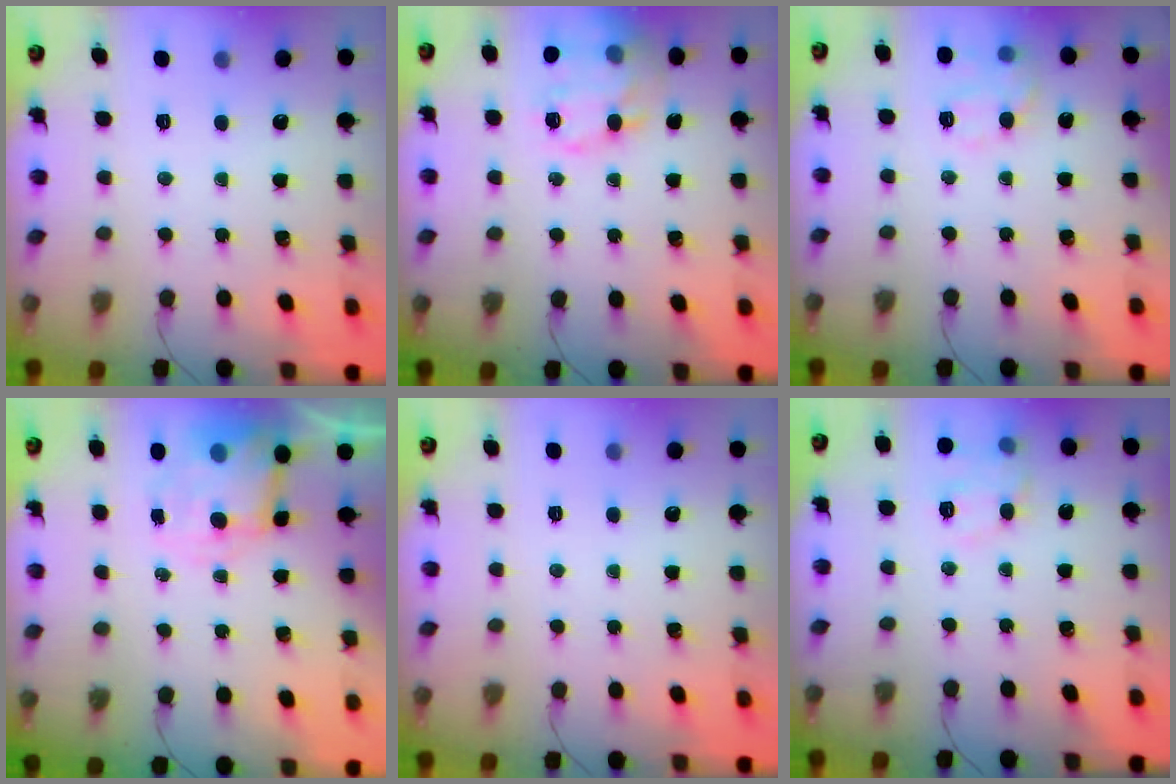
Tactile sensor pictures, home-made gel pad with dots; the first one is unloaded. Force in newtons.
{"total": 18.3, "press": 18.2, "slide": 1.9}
{"total": 10.2, "press": 10.2, "slide": 0.2}
{"total": 8.3, "press": 8.1, "slide": 1.7}
{"total": 0.0}
{"total": 10.6, "press": 10.6, "slide": 0.3}